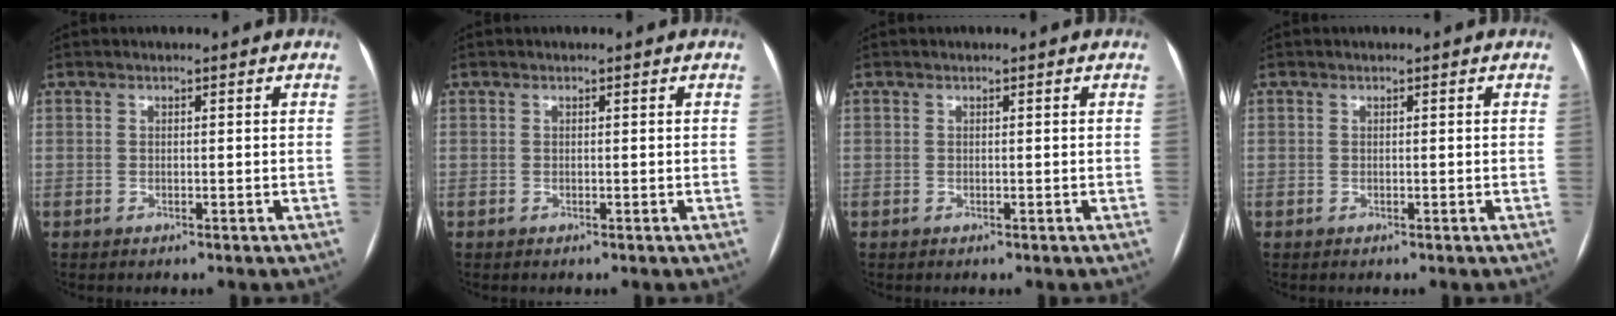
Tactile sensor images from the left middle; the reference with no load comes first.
{"total": 0.0}
{"total": 0.0}
{"total": 0.0}